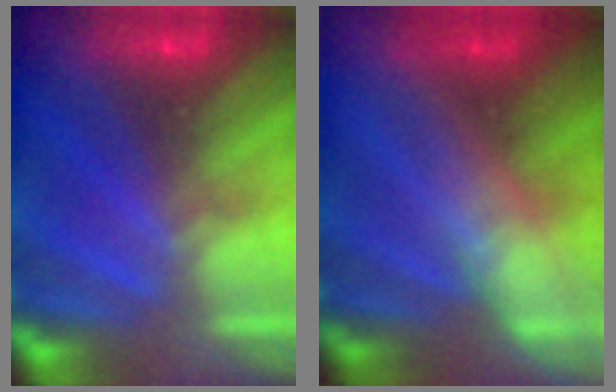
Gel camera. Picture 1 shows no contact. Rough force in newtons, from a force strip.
{"total": 2.9}